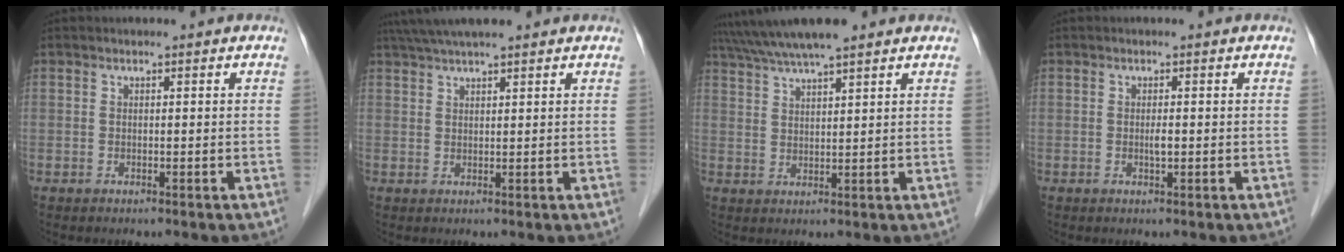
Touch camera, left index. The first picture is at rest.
{"total": 7.1, "force": [6.0, 0.5, 3.7], "torque": [-0.060, 0.038, 0.099]}
{"total": 8.6, "force": [7.3, 0.3, 4.5], "torque": [-0.079, 0.034, 0.122]}
{"total": 0.9, "force": [-0.1, 0.1, 0.9], "torque": [-0.018, -0.002, -0.002]}